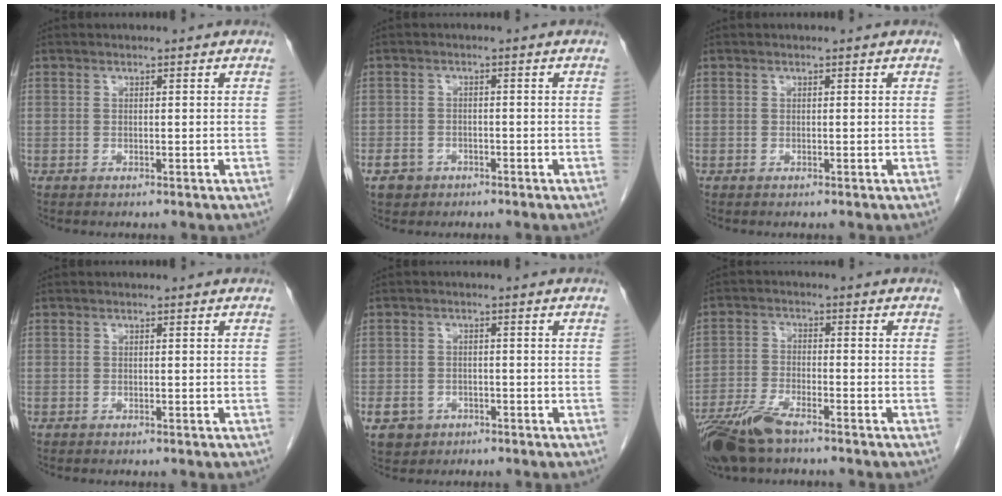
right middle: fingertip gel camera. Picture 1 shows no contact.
{"total": 3.2, "force": [-1.9, 2.5, 0.7], "torque": [-0.015, 0.006, -0.029]}
{"total": 0.0}
{"total": 0.0}
{"total": 4.9, "force": [-2.5, 4.1, 1.2], "torque": [-0.026, 0.006, -0.034]}
{"total": 9.3, "force": [-7.0, 2.5, 5.6], "torque": [-0.113, -0.019, -0.132]}